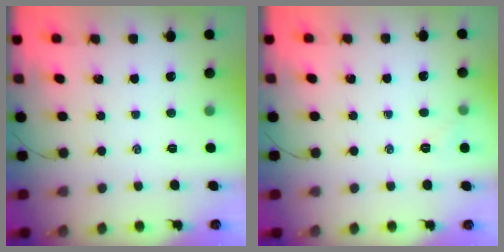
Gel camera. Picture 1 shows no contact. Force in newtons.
{"total": 3.7, "press": 3.6, "slide": 1.0}